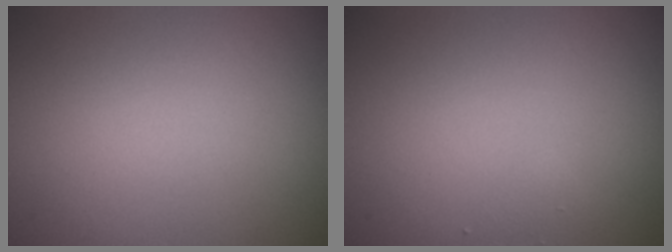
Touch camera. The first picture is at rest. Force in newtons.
{"total": 0.6, "press": 0.6, "slide": 0.0}